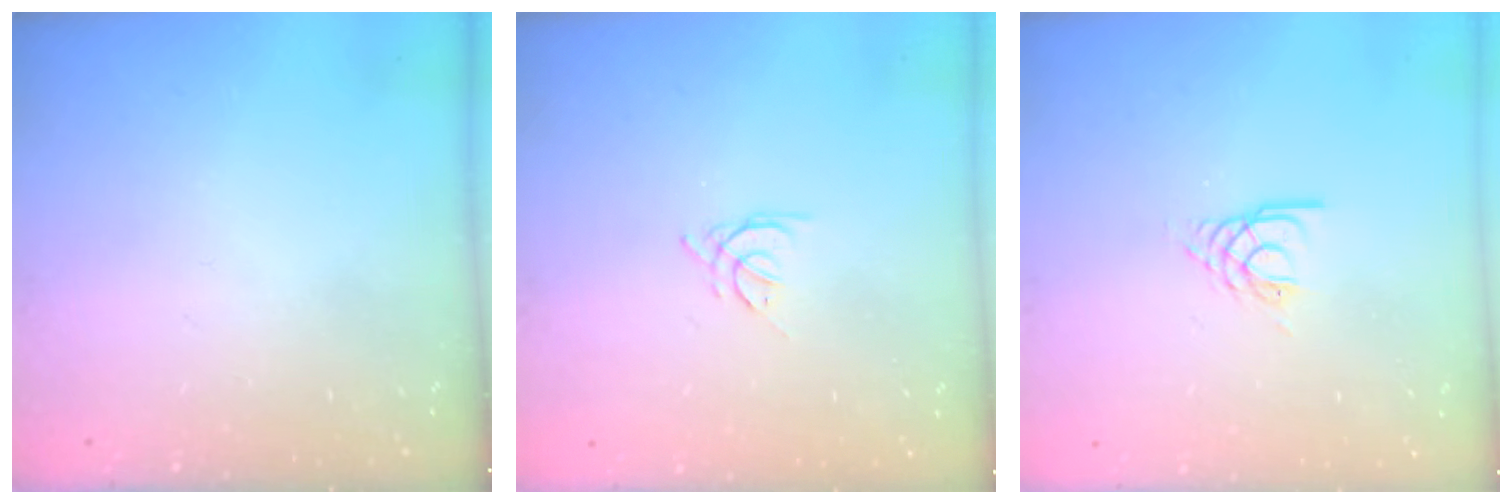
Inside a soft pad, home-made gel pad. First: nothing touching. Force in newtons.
{"total": 2.5, "press": 2.4, "slide": 0.5}
{"total": 2.5, "press": 2.4, "slide": 0.4}